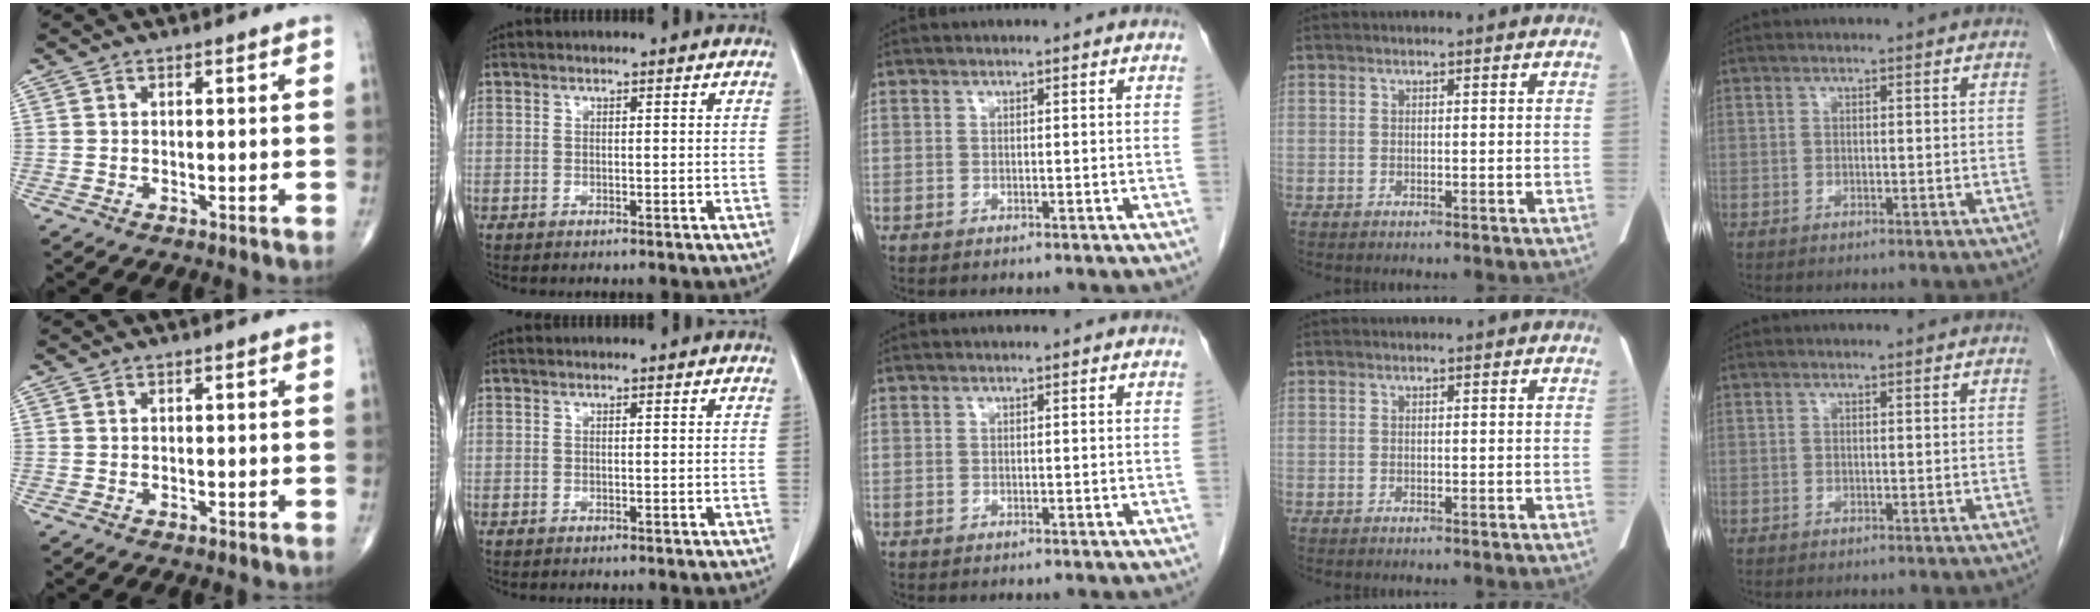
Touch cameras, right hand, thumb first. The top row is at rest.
{}